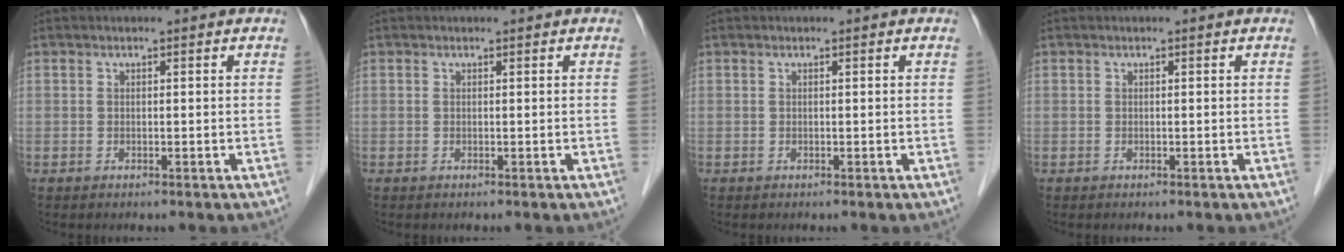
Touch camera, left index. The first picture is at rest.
{"total": 0.0}
{"total": 0.0}
{"total": 0.0}